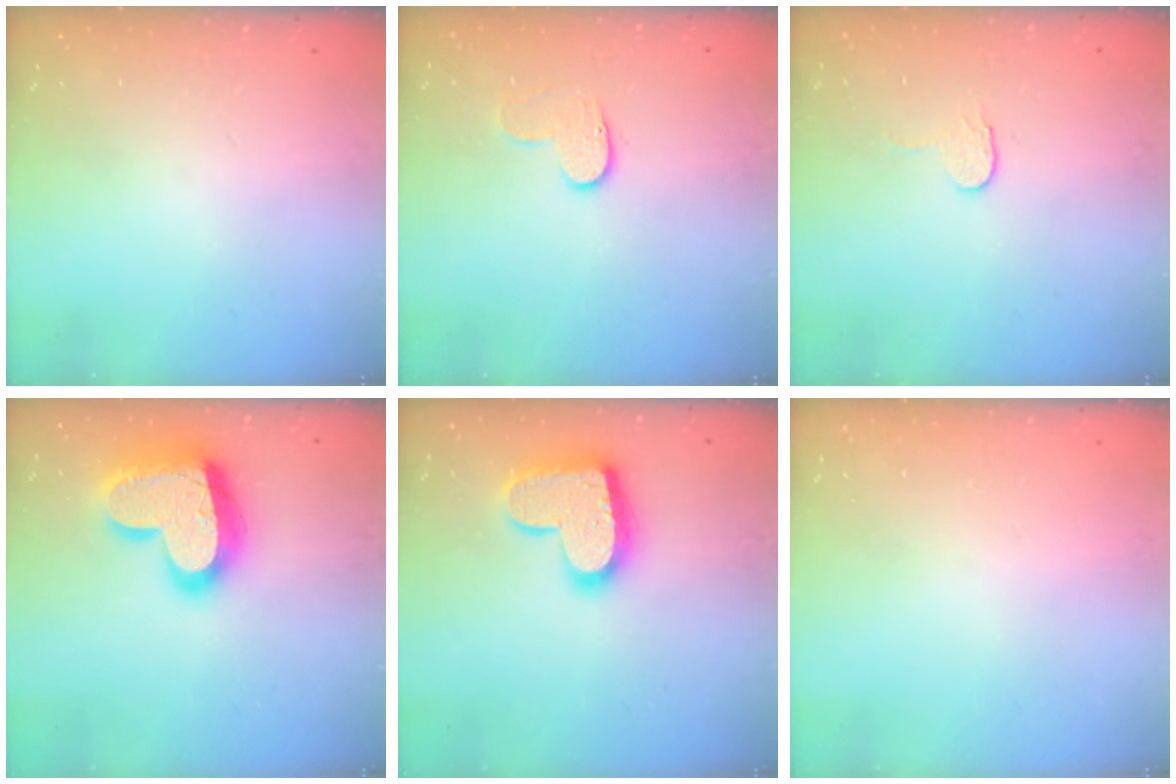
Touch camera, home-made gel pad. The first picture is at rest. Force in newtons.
{"total": 5.1, "press": 5.1, "slide": 0.5}
{"total": 3.2, "press": 3.2, "slide": 0.3}
{"total": 22.4, "press": 22.4, "slide": 1.4}
{"total": 16.3, "press": 16.3, "slide": 1.3}
{"total": 0.5, "press": 0.5, "slide": 0.1}